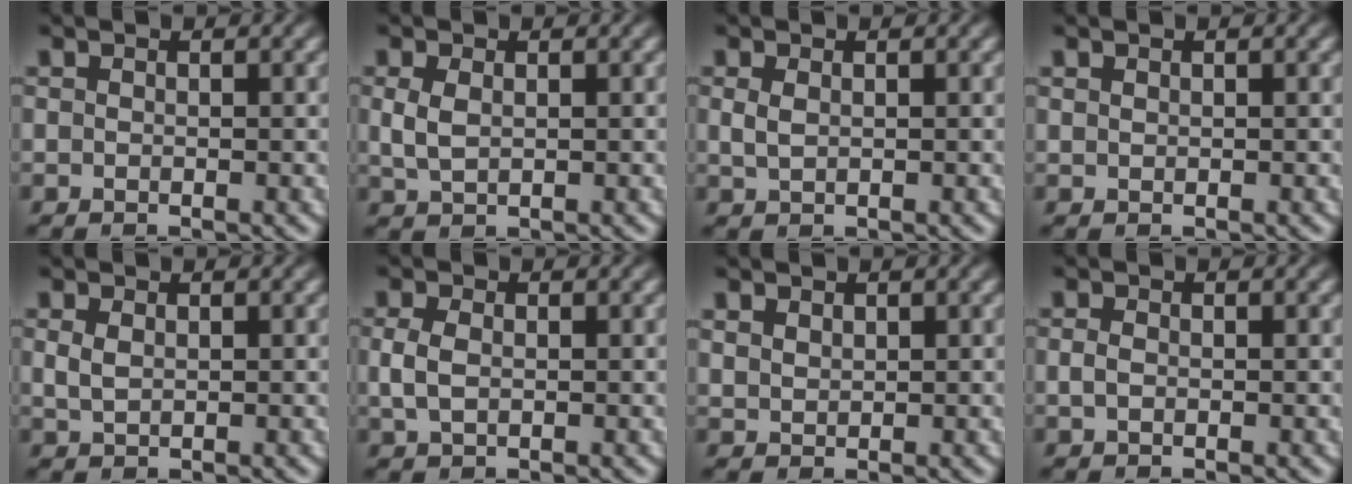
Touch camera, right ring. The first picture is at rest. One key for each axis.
{"total": 2.6, "fx": 0.3, "fy": 2.0, "fz": 1.6, "tx": -0.043, "ty": -0.008, "tz": 0.014}
{"total": 1.6, "fx": 0.4, "fy": 1.0, "fz": 1.1, "tx": -0.025, "ty": -0.005, "tz": 0.014}
{"total": 0.6, "fx": 0.5, "fy": -0.2, "fz": 0.1, "tx": 0.007, "ty": 0.000, "tz": 0.014}
{"total": 1.9, "fx": 0.6, "fy": 1.4, "fz": 1.1, "tx": -0.028, "ty": -0.006, "tz": 0.018}
{"total": 2.0, "fx": 0.1, "fy": 1.3, "fz": 1.5, "tx": -0.042, "ty": -0.006, "tz": 0.009}
{"total": 1.4, "fx": 1.2, "fy": 0.5, "fz": 0.2, "tx": -0.002, "ty": -0.002, "tz": 0.032}
{"total": 0.7, "fx": -0.2, "fy": 0.3, "fz": 0.5, "tx": -0.017, "ty": -0.008, "tz": 0.001}